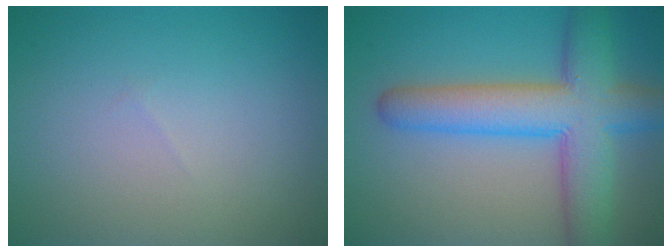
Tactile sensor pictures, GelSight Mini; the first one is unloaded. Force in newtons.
{"total": 8.5, "press": 8.4, "slide": 0.4}